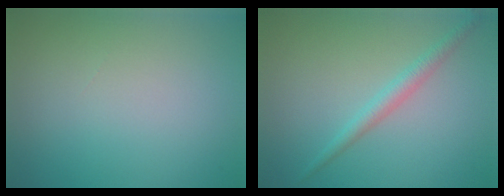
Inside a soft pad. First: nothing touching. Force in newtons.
{"total": 2.0, "press": 2.0, "slide": 0.0}